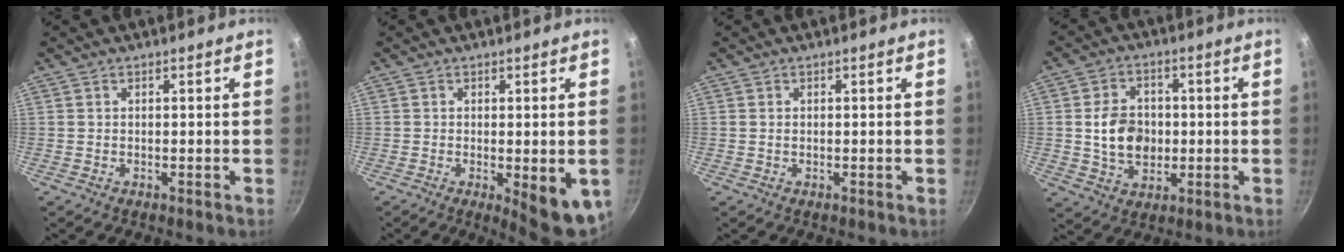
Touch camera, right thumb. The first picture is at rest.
{"total": 8.9, "force": [-1.9, 3.0, 8.2], "torque": [-0.082, -0.003, -0.016]}
{"total": 0.6, "force": [0.1, 0.4, 0.4], "torque": [-0.006, 0.002, 0.002]}
{"total": 9.9, "force": [-0.1, 7.5, 6.4], "torque": [-0.084, 0.006, 0.000]}